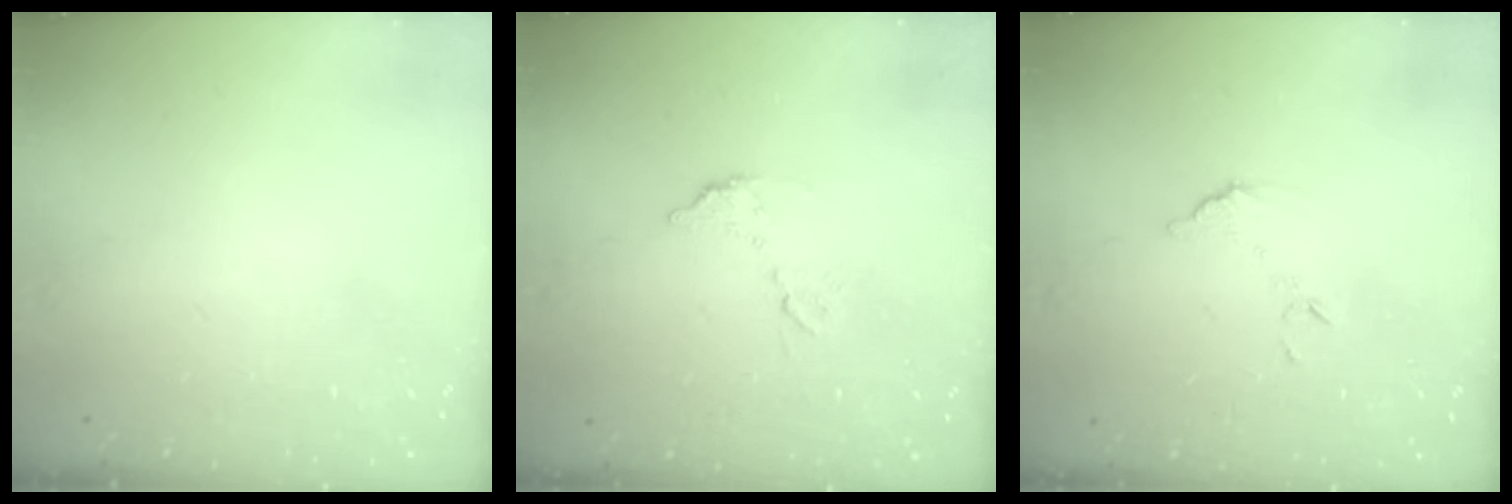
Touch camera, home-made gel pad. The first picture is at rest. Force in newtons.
{"total": 6.7, "press": 6.7, "slide": 0.6}
{"total": 6.8, "press": 6.8, "slide": 0.4}